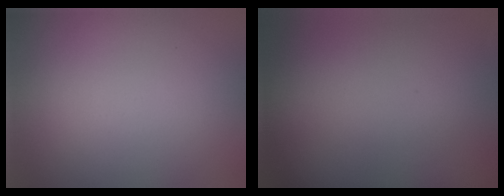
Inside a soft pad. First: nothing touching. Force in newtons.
{"total": 0.0}